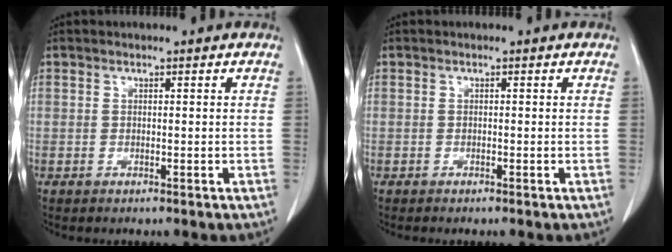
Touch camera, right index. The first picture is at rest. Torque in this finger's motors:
{"motor_torque": [0.13, -0.11, 0.06, 0.01]}